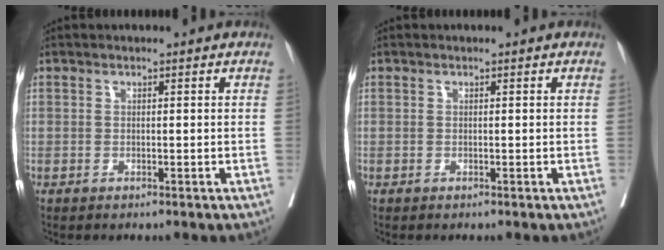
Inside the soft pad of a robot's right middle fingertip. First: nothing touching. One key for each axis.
{"total": 0.0}